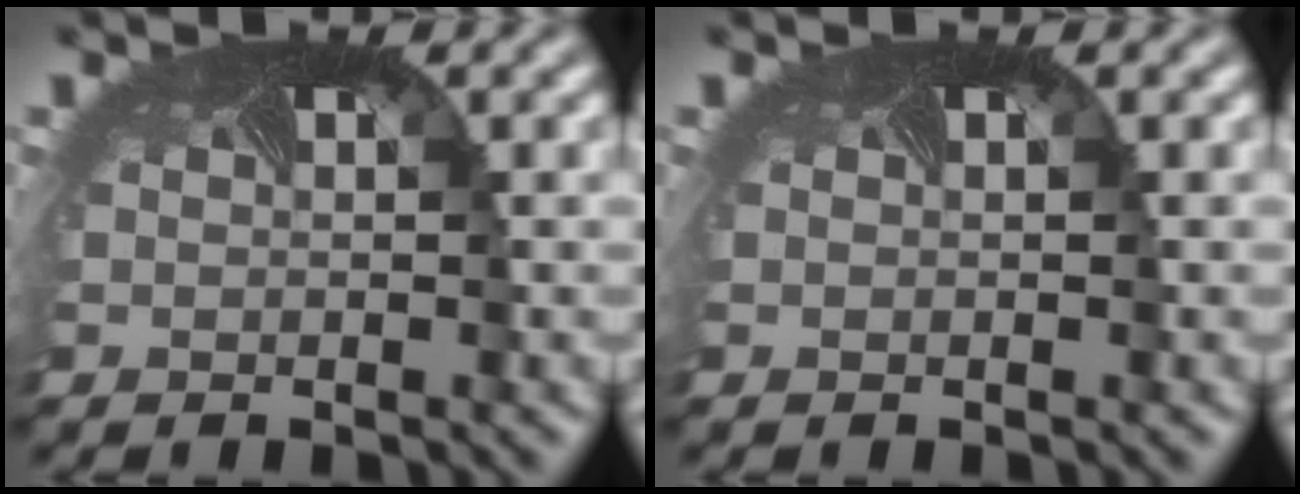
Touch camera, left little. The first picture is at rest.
{"total": 0.0}